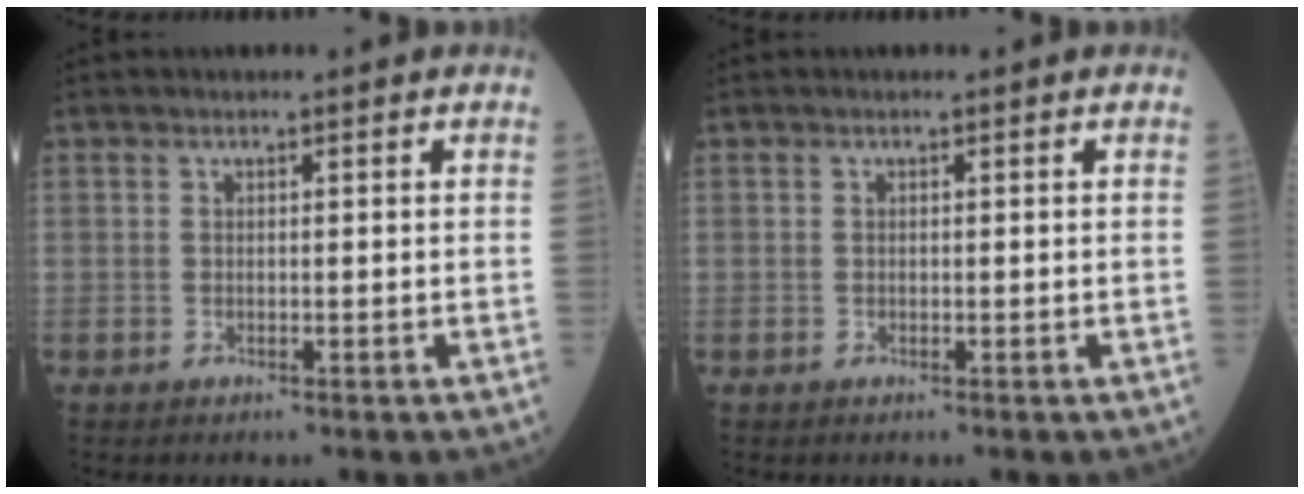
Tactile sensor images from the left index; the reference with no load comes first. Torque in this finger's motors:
{"motor_torque": [-0.36, 0.37, -0.03, -0.01]}